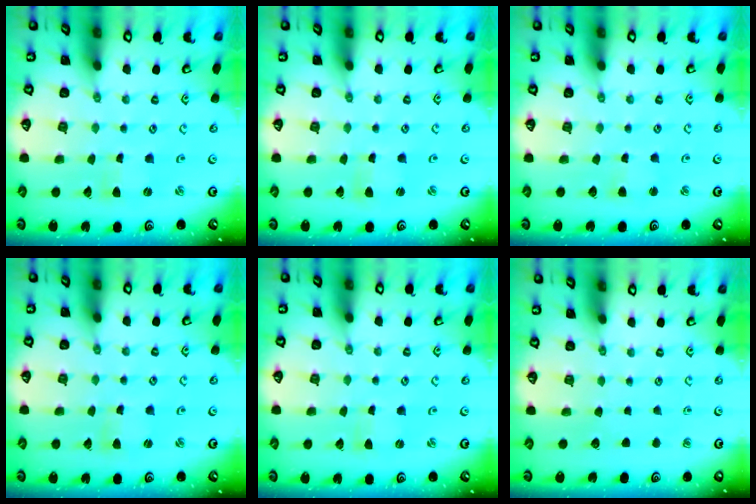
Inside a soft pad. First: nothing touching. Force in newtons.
{"total": 1.6, "press": 1.5, "slide": 0.4}
{"total": 2.2, "press": 2.2, "slide": 0.2}
{"total": 1.2, "press": 1.2, "slide": 0.1}
{"total": 0.0}
{"total": 0.0}